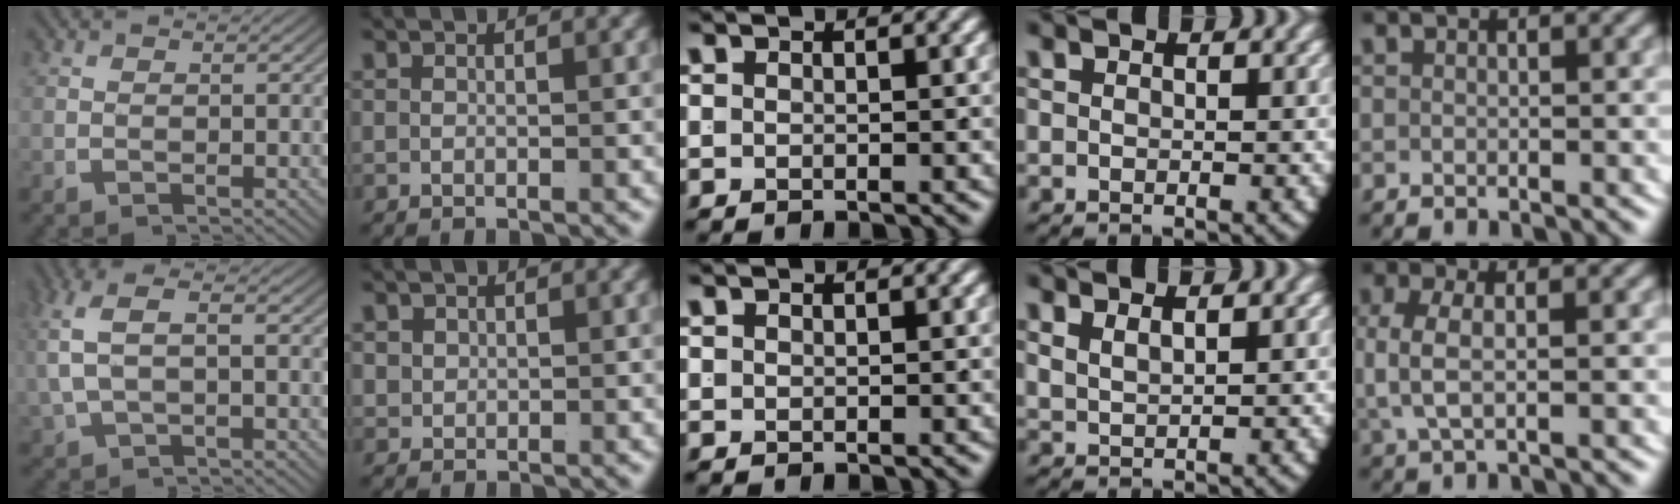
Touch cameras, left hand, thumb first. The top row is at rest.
{"thumb": {"total": 4.9, "force": [0.6, 2.7, 4.1], "torque": [-0.111, 0.003, 0.023]}, "index": {"total": 1.3, "force": [0.8, 0.9, 0.5], "torque": [-0.019, -0.008, 0.025]}, "ring": {"total": 1.7, "force": [1.6, 0.4, 0.5], "torque": [-0.011, 0.001, 0.035]}, "little": {"total": 3.4, "force": [0.3, 1.7, 3.0], "torque": [-0.077, -0.007, 0.013]}}